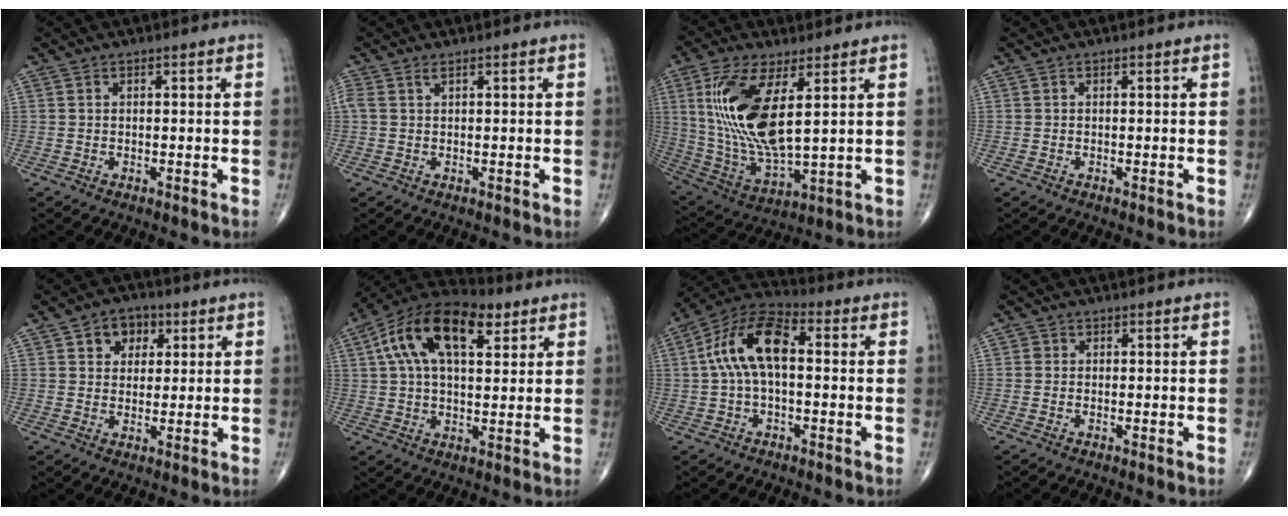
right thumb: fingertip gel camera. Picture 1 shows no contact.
{"total": 1.5, "force": [0.8, 0.5, 1.2], "torque": [-0.038, 0.015, 0.025]}
{"total": 18.3, "force": [4.8, 7.0, 16.2], "torque": [-0.342, -0.027, 0.101]}
{"total": 0.0}
{"total": 6.2, "force": [2.6, 4.7, 3.0], "torque": [-0.010, -0.006, 0.034]}
{"total": 17.6, "force": [7.0, 8.9, 13.5], "torque": [-0.229, 0.015, 0.114]}
{"total": 12.4, "force": [1.1, 6.1, 10.8], "torque": [-0.208, 0.040, 0.010]}
{"total": 0.7, "force": [0.0, 0.7, 0.1], "torque": [0.002, 0.002, 0.000]}